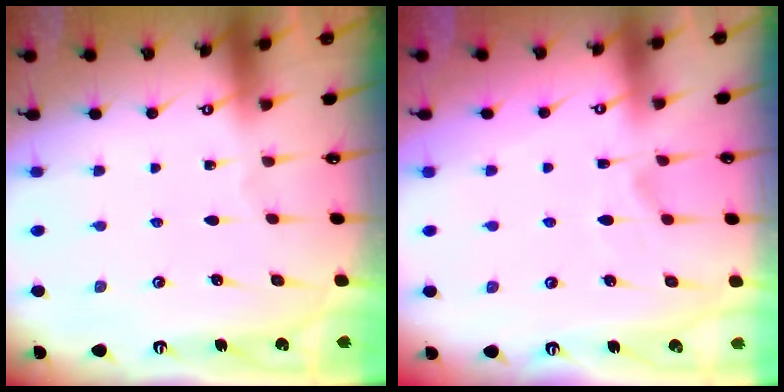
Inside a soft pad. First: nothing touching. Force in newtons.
{"total": 2.2, "press": 1.9, "slide": 1.2}